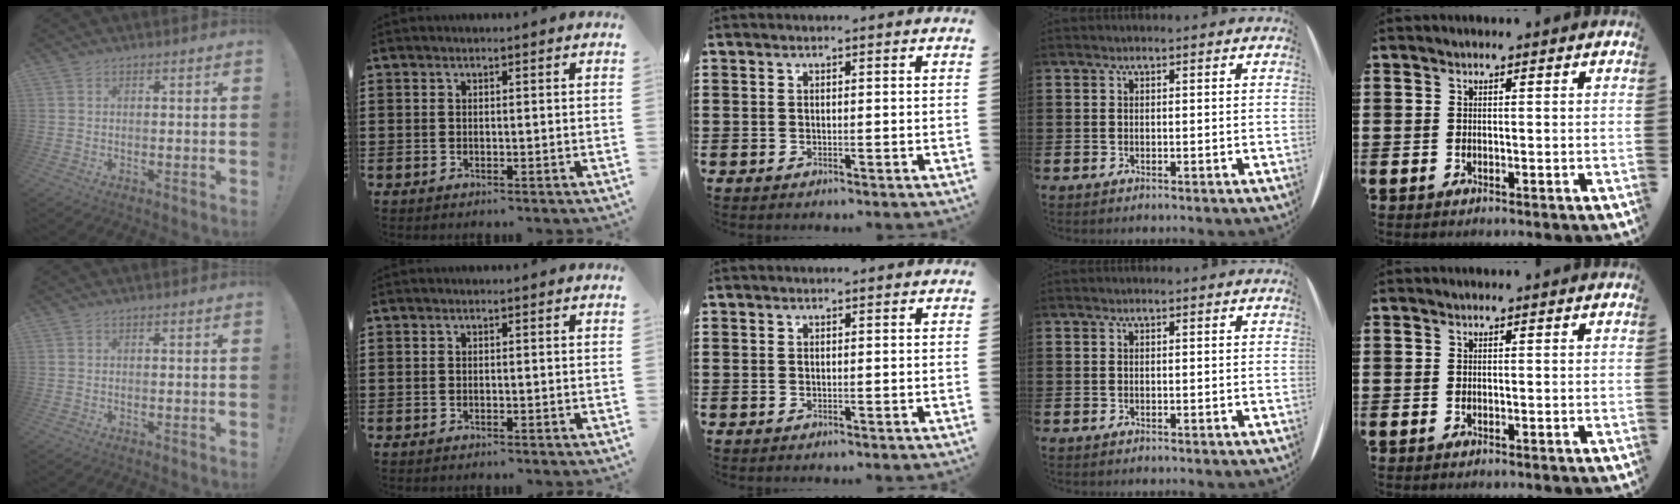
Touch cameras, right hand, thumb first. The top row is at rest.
{}